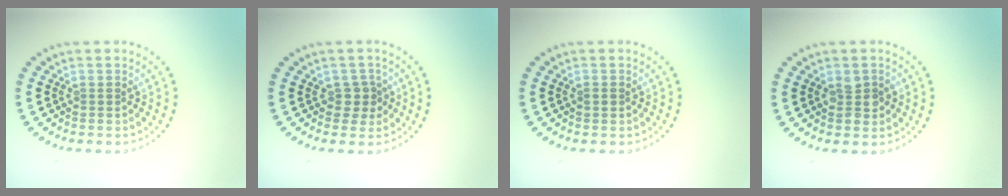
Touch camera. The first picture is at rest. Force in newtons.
{"total": 1.7, "press": 1.4, "slide": 1.0}
{"total": 0.5, "press": 0.5, "slide": 0.0}
{"total": 2.0, "press": 1.9, "slide": 0.2}